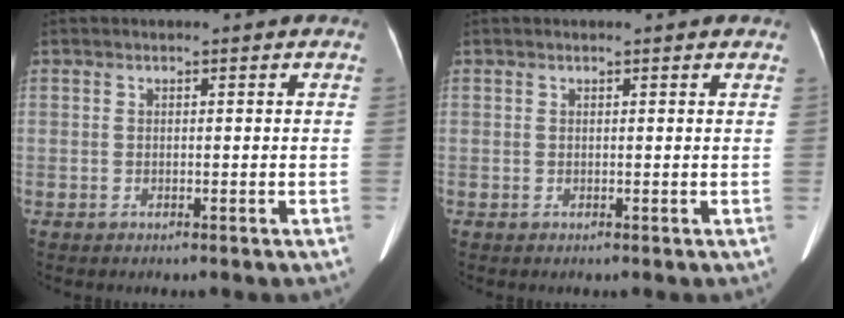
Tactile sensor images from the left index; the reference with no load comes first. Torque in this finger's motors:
{"motor_torque": [-0.44, -0.30, -0.05, -0.01]}